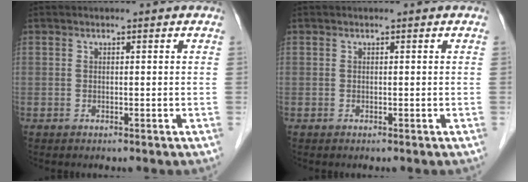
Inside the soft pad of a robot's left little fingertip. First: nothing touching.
{"total": 0.0}